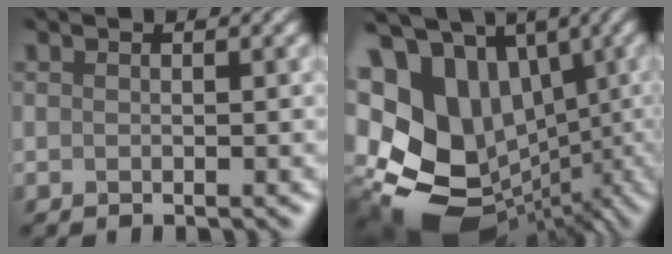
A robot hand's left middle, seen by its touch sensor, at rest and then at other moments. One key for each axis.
{"total": 17.1, "fx": 0.0, "fy": 13.5, "fz": 10.6, "tx": -0.223, "ty": 0.001, "tz": 0.021}